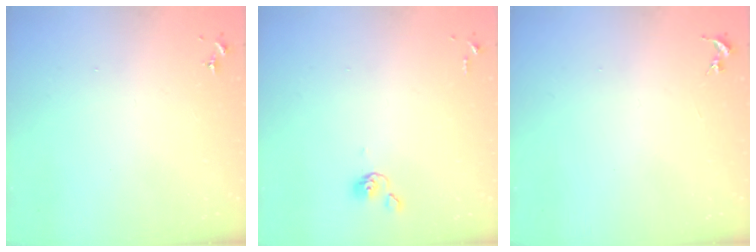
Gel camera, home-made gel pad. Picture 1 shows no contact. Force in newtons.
{"total": 3.8, "press": 3.7, "slide": 0.8}
{"total": 0.0}